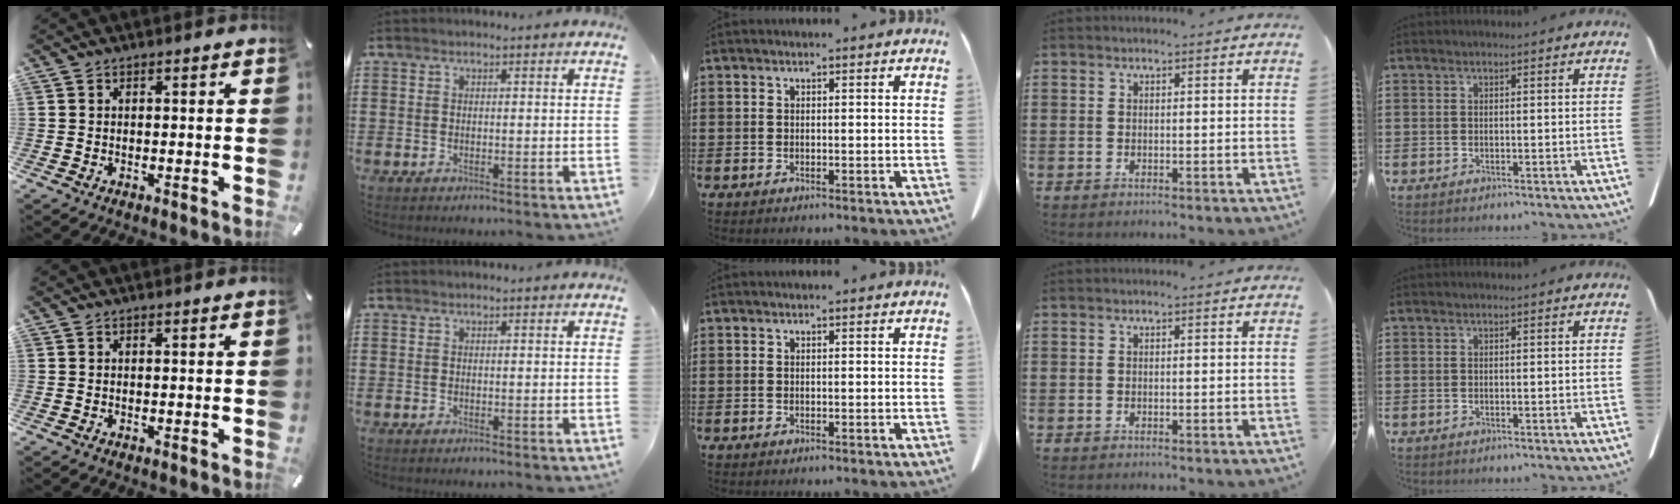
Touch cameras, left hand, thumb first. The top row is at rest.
{}